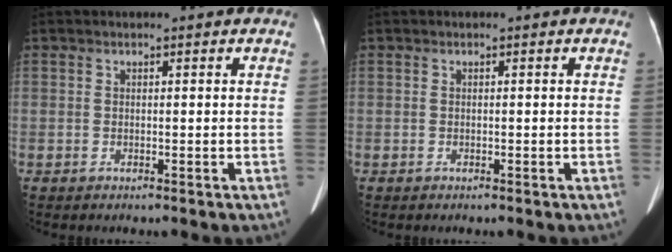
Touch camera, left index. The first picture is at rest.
{"total": 0.0}